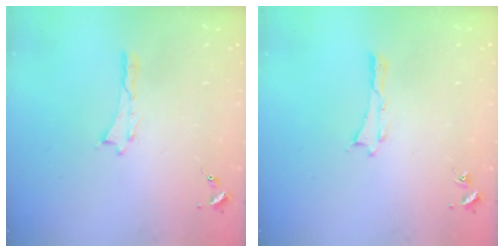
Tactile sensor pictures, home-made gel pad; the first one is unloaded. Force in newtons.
{"total": 0.0}